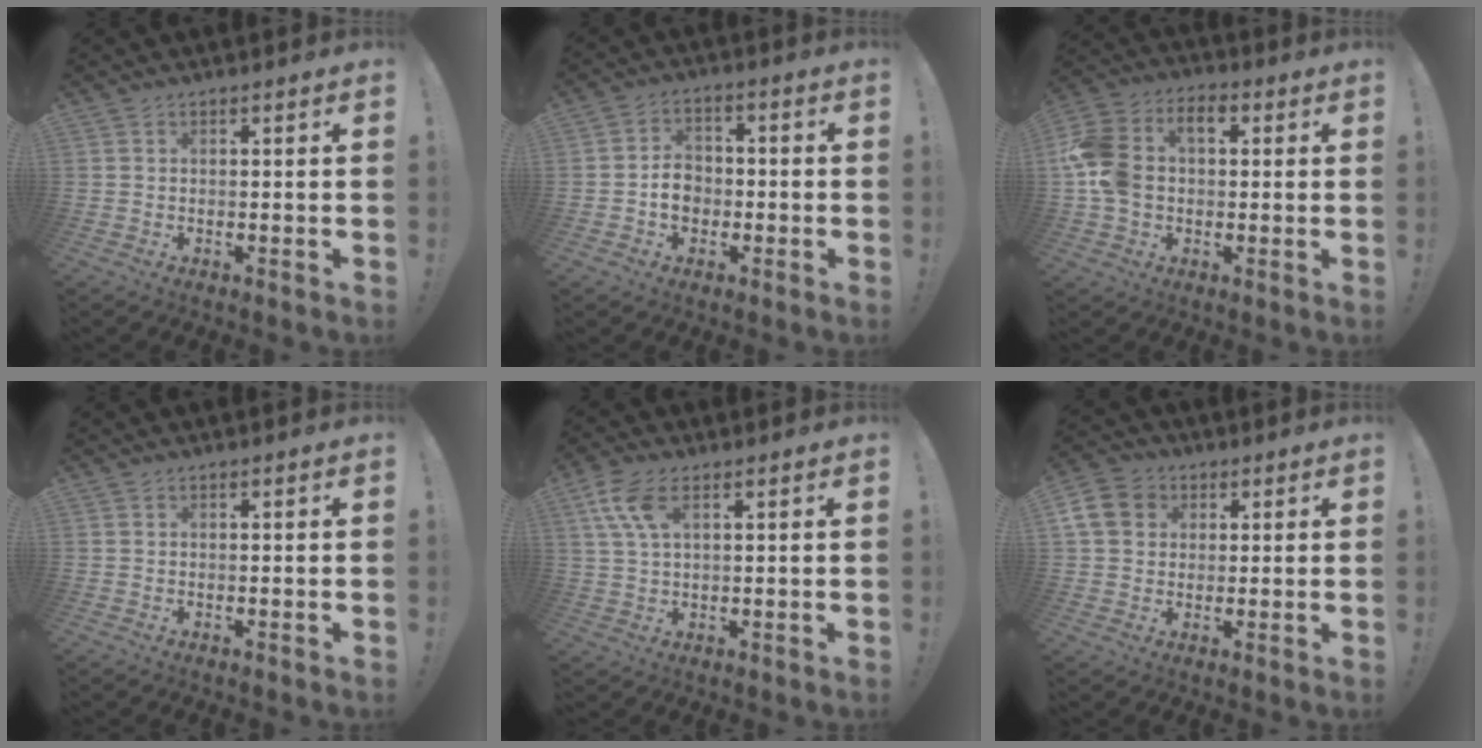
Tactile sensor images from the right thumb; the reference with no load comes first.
{"total": 6.7, "force": [-1.4, 5.7, 3.3], "torque": [-0.035, 0.010, -0.027]}
{"total": 14.0, "force": [1.6, 10.5, 9.1], "torque": [-0.192, 0.009, 0.030]}
{"total": 0.0}
{"total": 8.9, "force": [3.9, 4.6, 6.4], "torque": [-0.130, -0.006, 0.076]}
{"total": 9.4, "force": [2.6, 8.0, 4.2], "torque": [-0.081, -0.002, 0.054]}